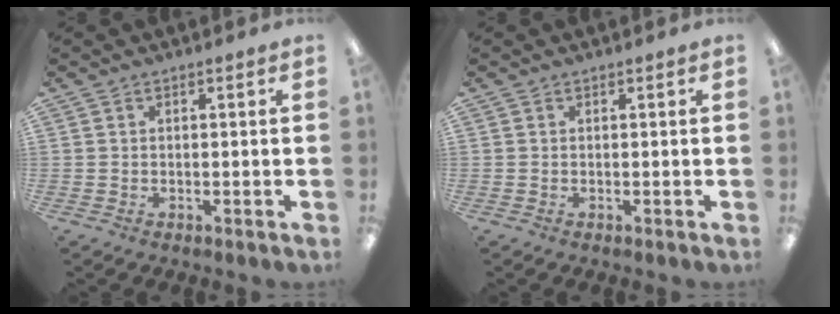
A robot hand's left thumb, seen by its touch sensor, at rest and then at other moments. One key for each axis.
{"total": 0.0}